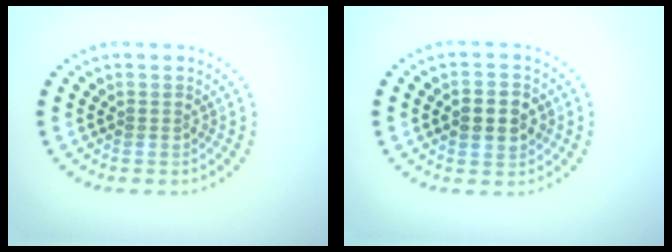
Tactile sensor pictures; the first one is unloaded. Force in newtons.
{"total": 4.2, "press": 4.2, "slide": 0.1}